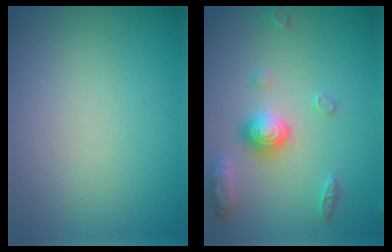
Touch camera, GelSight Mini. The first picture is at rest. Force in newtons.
{"total": 3.2, "press": 3.2, "slide": 0.4}